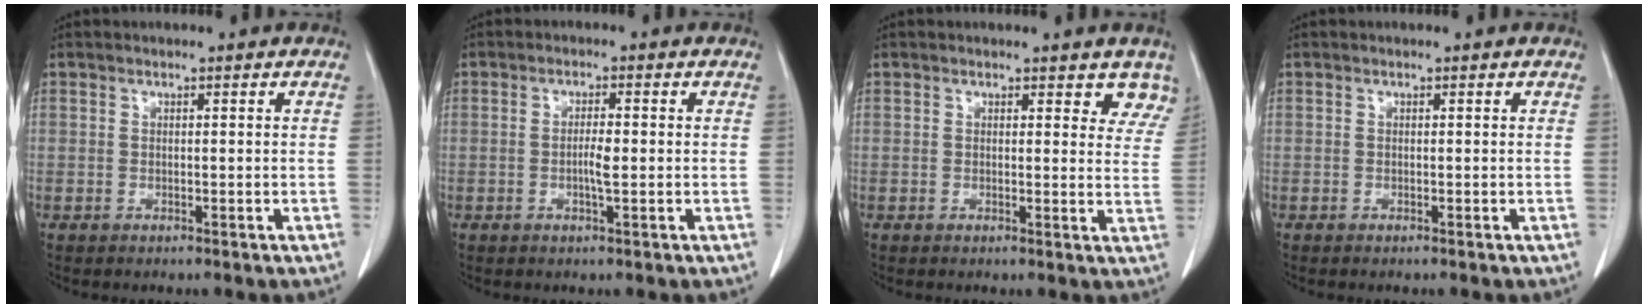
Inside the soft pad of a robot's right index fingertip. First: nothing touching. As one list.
[{"total": 2.7, "force": [-0.3, 0.3, 2.7], "torque": [-0.050, 0.000, -0.006]}, {"total": 4.9, "force": [4.3, 2.0, 1.3], "torque": [0.010, -0.015, 0.028]}, {"total": 0.0}]